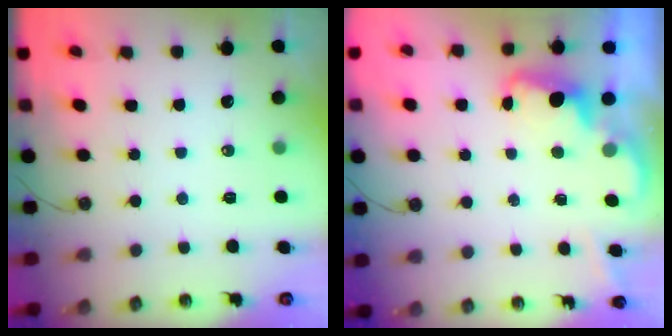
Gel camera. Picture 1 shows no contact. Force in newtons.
{"total": 2.2, "press": 2.2, "slide": 0.5}